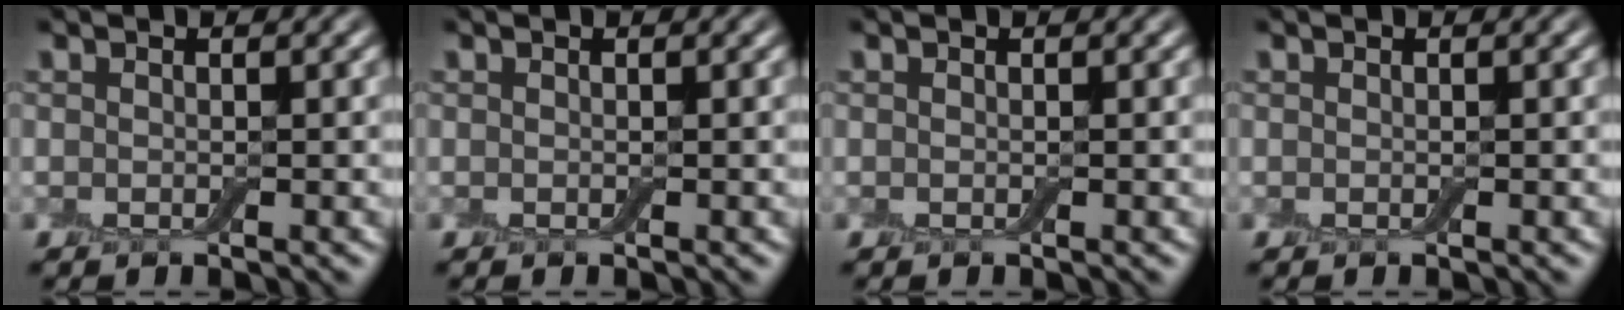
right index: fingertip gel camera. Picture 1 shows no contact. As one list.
[{"total": 0.0}, {"total": 0.0}, {"total": 0.0}]